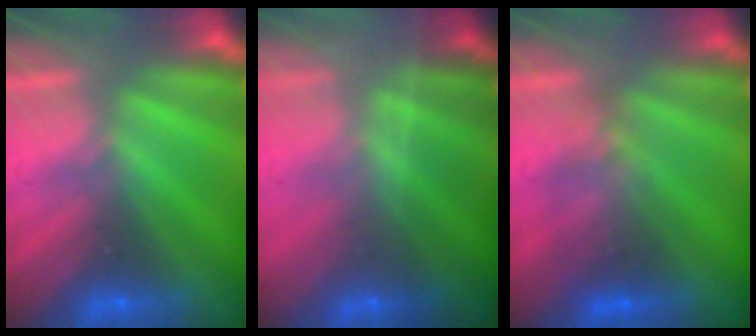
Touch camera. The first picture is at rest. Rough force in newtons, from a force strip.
{"total": 1.7}
{"total": 2.4}